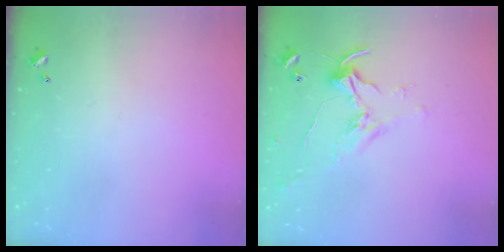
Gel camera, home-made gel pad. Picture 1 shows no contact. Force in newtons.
{"total": 1.6, "press": 1.5, "slide": 0.5}